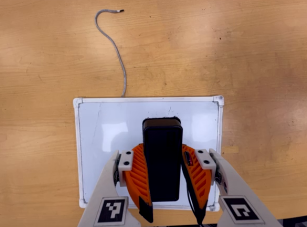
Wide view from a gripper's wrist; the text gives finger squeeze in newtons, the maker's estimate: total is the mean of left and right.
{"total": 5.6, "left": 5.2, "right": 6.0}